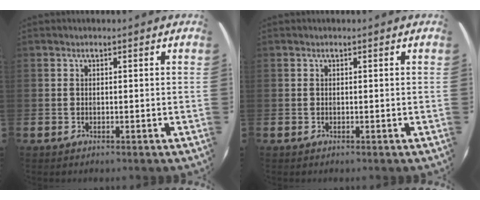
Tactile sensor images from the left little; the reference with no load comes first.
{"total": 0.0}